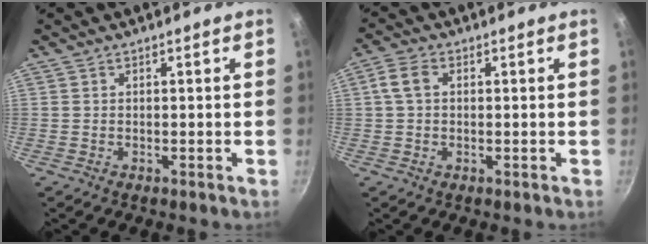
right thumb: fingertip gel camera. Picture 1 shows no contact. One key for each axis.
{"total": 4.0, "fx": 0.7, "fy": 2.6, "fz": 2.9, "tx": -0.061, "ty": 0.013, "tz": 0.008}